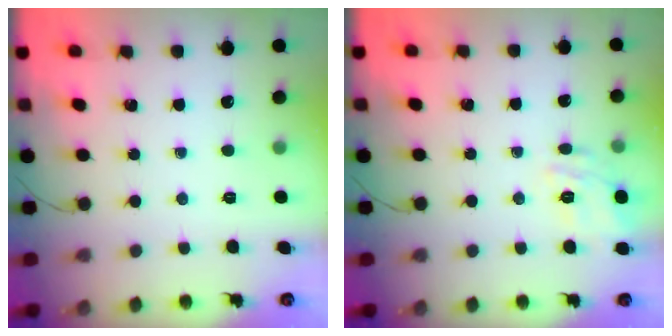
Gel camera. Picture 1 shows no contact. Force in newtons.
{"total": 7.1, "press": 7.0, "slide": 0.7}